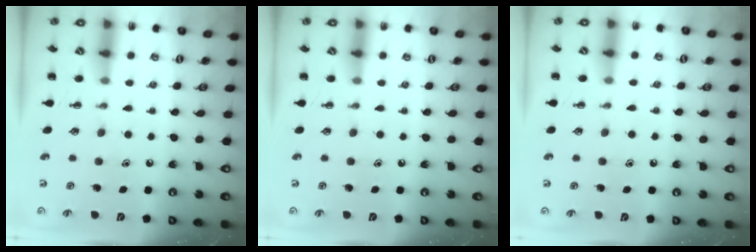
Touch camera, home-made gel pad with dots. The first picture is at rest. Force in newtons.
{"total": 0.0}
{"total": 5.5, "press": 5.2, "slide": 1.8}